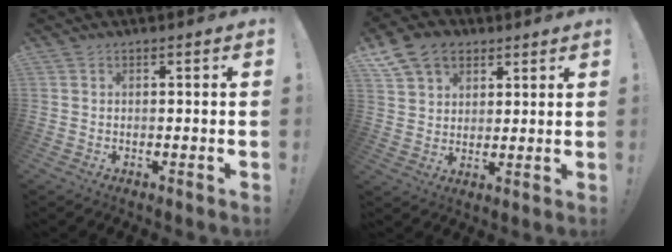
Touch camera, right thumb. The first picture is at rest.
{"total": 11.4, "force": [6.5, 8.3, 4.3], "torque": [-0.073, -0.026, 0.129]}